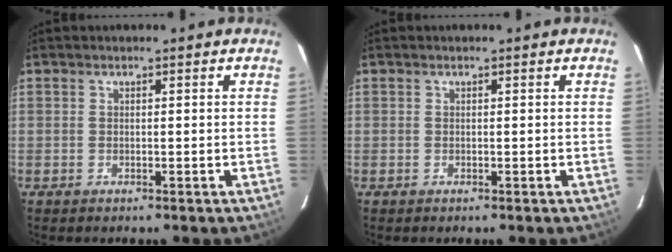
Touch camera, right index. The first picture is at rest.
{"total": 0.0}